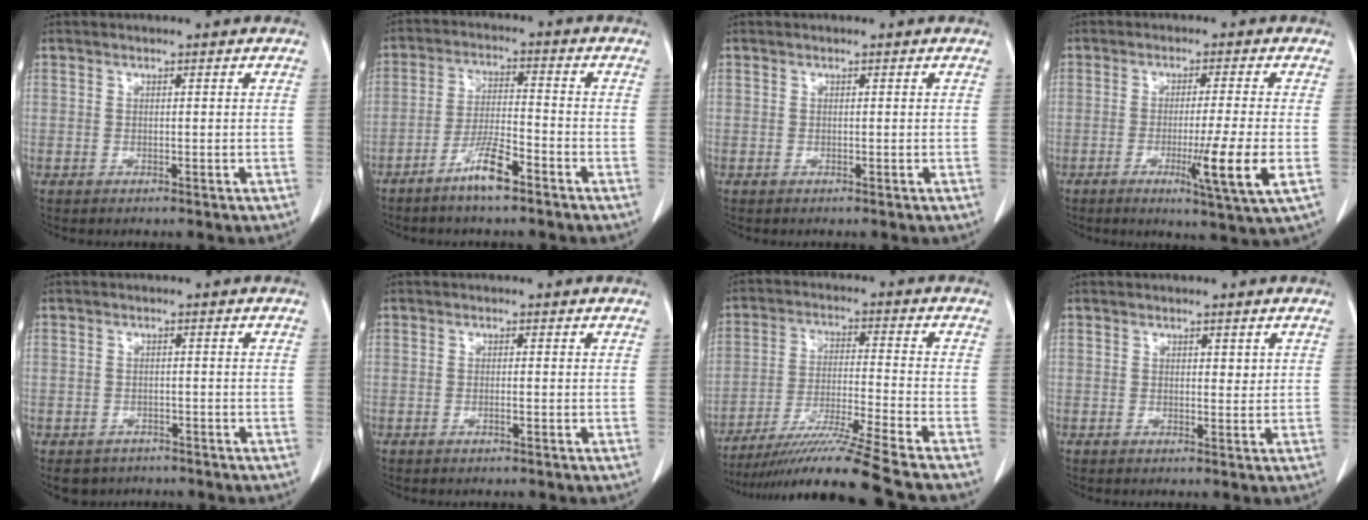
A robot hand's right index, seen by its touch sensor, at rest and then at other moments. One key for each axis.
{"total": 6.7, "fx": -4.5, "fy": 0.7, "fz": 4.9, "tx": -0.098, "ty": -0.004, "tz": -0.086}
{"total": 0.0}
{"total": 8.8, "fx": -2.4, "fy": -1.4, "fz": 8.4, "tx": -0.138, "ty": -0.027, "tz": -0.037}
{"total": 3.6, "fx": -2.6, "fy": 2.5, "fz": 0.1, "tx": -0.001, "ty": 0.007, "tz": -0.039}
{"total": 0.6, "fx": -0.2, "fy": -0.1, "fz": 0.5, "tx": -0.009, "ty": 0.003, "tz": -0.002}
{"total": 15.7, "fx": -13.4, "fy": -3.0, "fz": 7.7, "tx": -0.138, "ty": -0.030, "tz": -0.225}
{"total": 1.2, "fx": 0.6, "fy": 0.6, "fz": 0.8, "tx": -0.009, "ty": -0.004, "tz": 0.008}